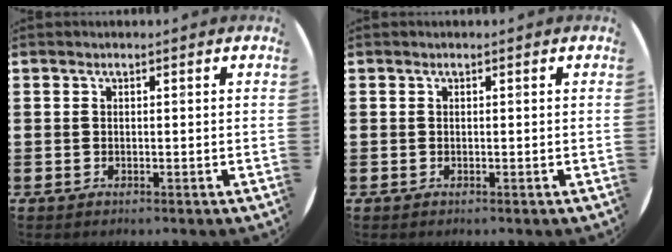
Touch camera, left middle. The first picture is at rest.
{"total": 0.0}